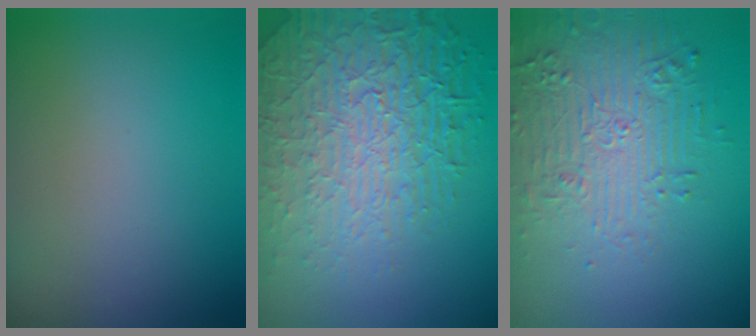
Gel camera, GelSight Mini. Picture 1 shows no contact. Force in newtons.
{"total": 8.3, "press": 6.0, "slide": 5.7}
{"total": 4.6, "press": 4.2, "slide": 1.9}